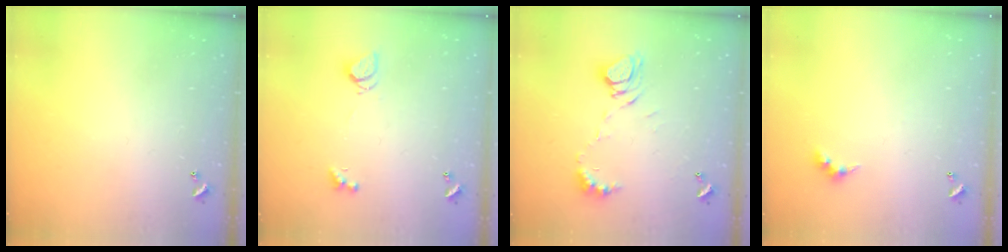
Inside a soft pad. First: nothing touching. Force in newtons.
{"total": 2.5, "press": 2.5, "slide": 0.6}
{"total": 8.4, "press": 8.4, "slide": 1.0}
{"total": 2.4, "press": 2.4, "slide": 0.5}